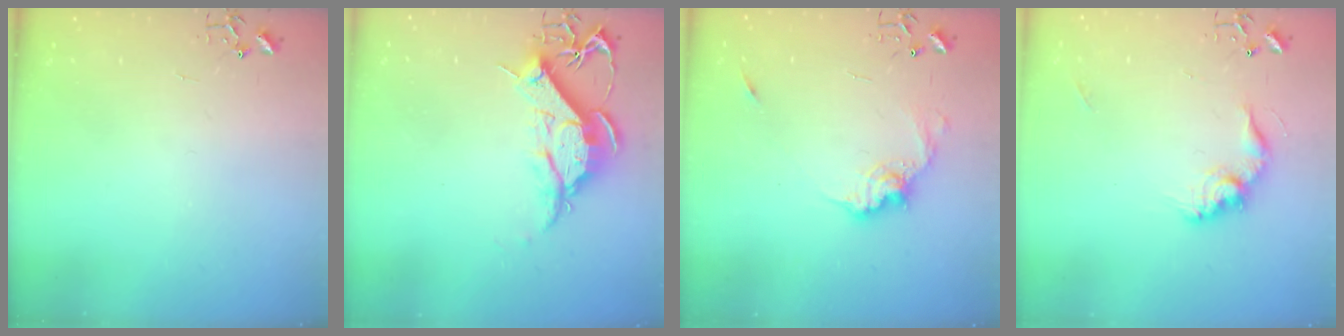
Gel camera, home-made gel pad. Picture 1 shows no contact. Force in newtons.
{"total": 12.5, "press": 12.4, "slide": 1.3}
{"total": 11.5, "press": 11.5, "slide": 0.8}
{"total": 12.6, "press": 12.6, "slide": 0.7}